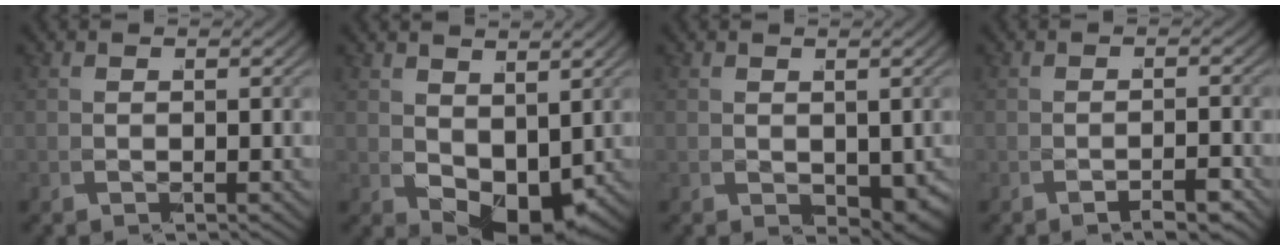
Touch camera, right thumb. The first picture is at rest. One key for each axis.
{"total": 4.7, "fx": -0.2, "fy": 3.0, "fz": 3.7, "tx": -0.070, "ty": -0.019, "tz": 0.006}
{"total": 2.5, "fx": -0.2, "fy": 1.6, "fz": 1.9, "tx": -0.028, "ty": -0.016, "tz": 0.010}
{"total": 1.8, "fx": -1.7, "fy": -0.6, "fz": 0.2, "tx": -0.015, "ty": -0.004, "tz": -0.027}